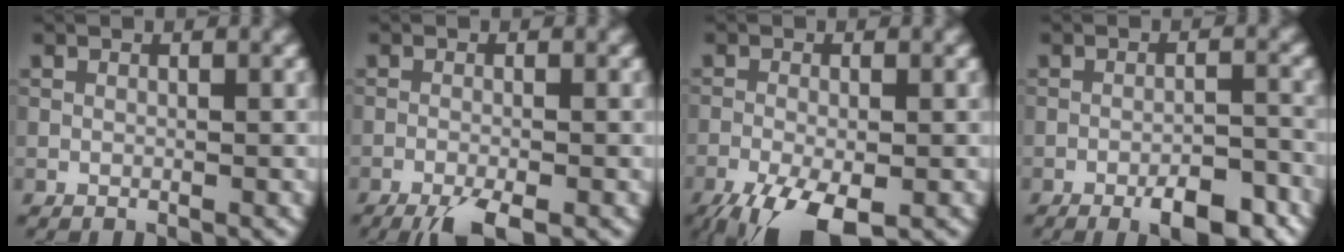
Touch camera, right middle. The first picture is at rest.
{"total": 4.1, "force": [-2.9, 0.7, 2.8], "torque": [-0.047, -0.006, -0.052]}
{"total": 7.4, "force": [-4.4, 2.5, 5.4], "torque": [-0.105, -0.021, -0.078]}
{"total": 5.1, "force": [-3.2, 1.4, 3.8], "torque": [-0.056, 0.003, -0.043]}